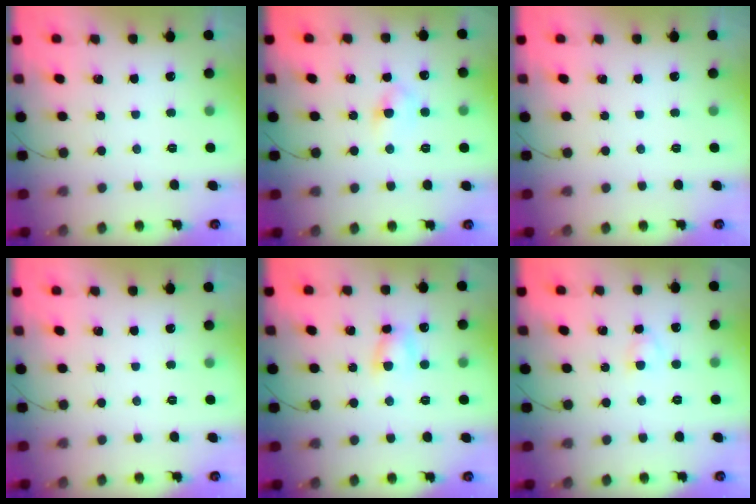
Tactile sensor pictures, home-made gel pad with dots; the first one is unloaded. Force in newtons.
{"total": 4.3, "press": 4.1, "slide": 1.4}
{"total": 0.0}
{"total": 0.0}
{"total": 4.7, "press": 4.6, "slide": 0.9}
{"total": 2.5, "press": 2.3, "slide": 1.1}